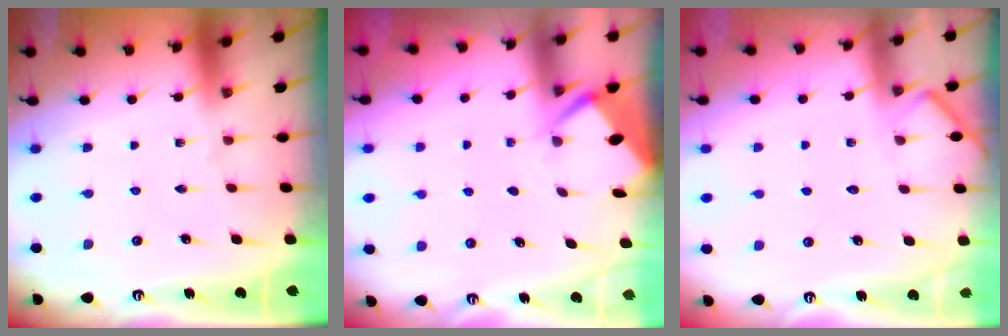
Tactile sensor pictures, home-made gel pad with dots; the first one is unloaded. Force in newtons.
{"total": 2.6, "press": 2.6, "slide": 0.3}
{"total": 4.6, "press": 4.6, "slide": 0.6}